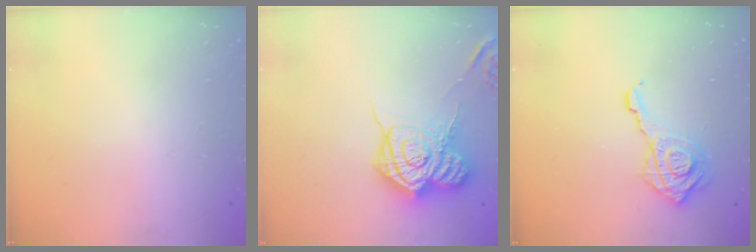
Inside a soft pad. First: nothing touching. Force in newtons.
{"total": 18.9, "press": 18.9, "slide": 1.5}
{"total": 13.8, "press": 13.8, "slide": 1.3}